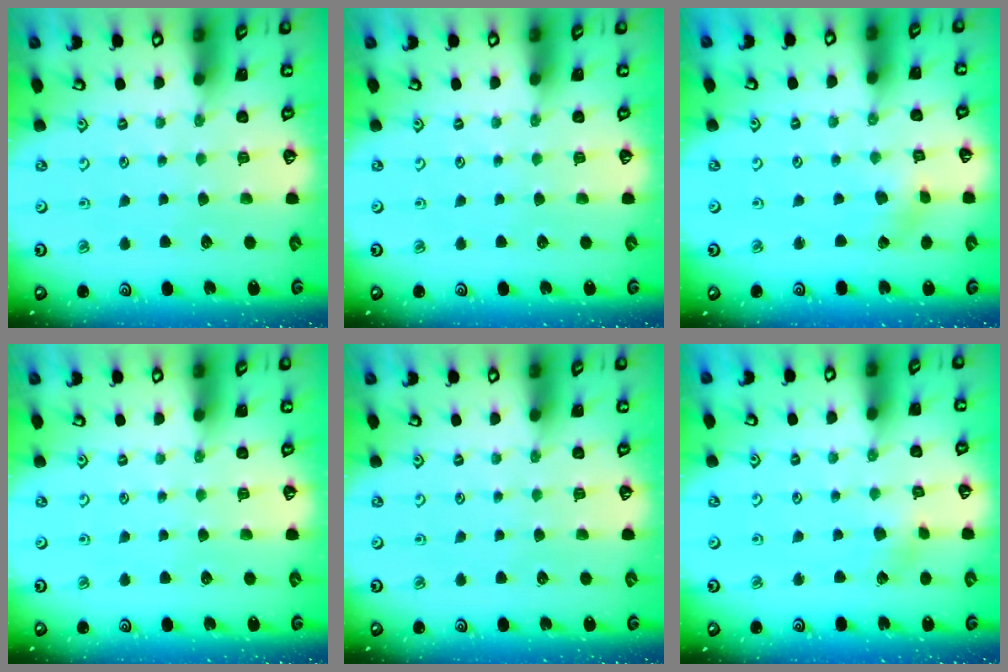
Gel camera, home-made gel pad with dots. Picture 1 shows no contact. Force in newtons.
{"total": 0.0}
{"total": 1.4, "press": 1.4, "slide": 0.3}
{"total": 0.0}
{"total": 0.0}
{"total": 2.3, "press": 2.2, "slide": 0.3}